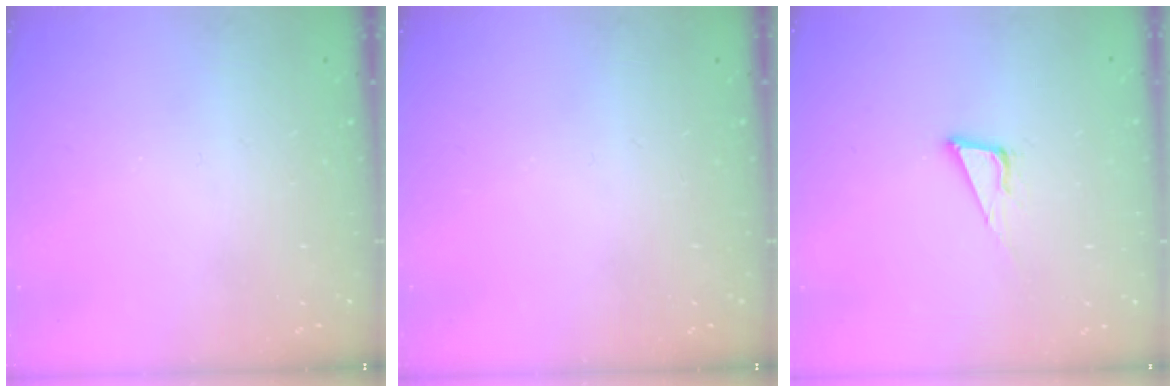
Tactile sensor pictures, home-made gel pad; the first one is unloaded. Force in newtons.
{"total": 0.0}
{"total": 7.0, "press": 6.4, "slide": 2.8}